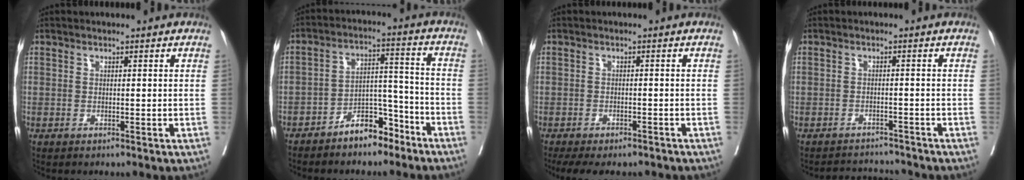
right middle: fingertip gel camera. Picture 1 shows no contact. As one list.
[{"total": 7.4, "force": [-5.6, 3.3, 3.5], "torque": [-0.058, 0.025, -0.095]}, {"total": 9.5, "force": [-8.0, 3.4, 3.9], "torque": [-0.061, -0.008, -0.104]}, {"total": 3.8, "force": [-3.6, 0.5, -0.9], "torque": [0.014, 0.003, -0.053]}]